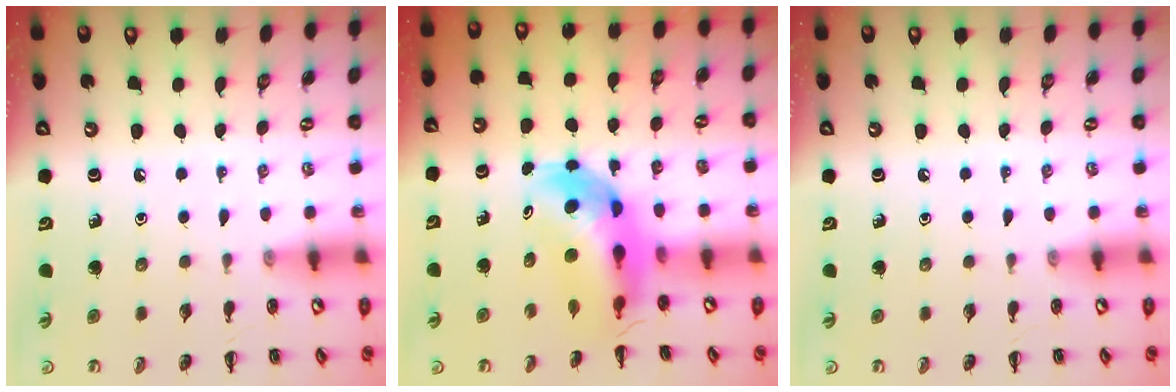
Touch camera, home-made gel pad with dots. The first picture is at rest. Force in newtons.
{"total": 7.1, "press": 6.7, "slide": 2.2}
{"total": 0.0}